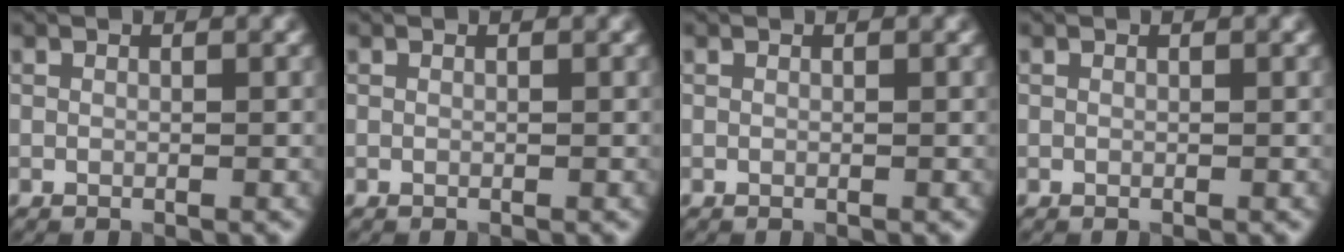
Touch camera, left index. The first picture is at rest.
{"total": 0.0}
{"total": 0.0}
{"total": 0.0}